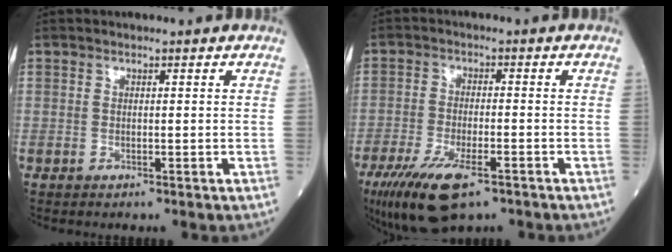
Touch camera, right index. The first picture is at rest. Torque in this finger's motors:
{"motor_torque": [0.37, -0.37, 0.21, 0.07]}